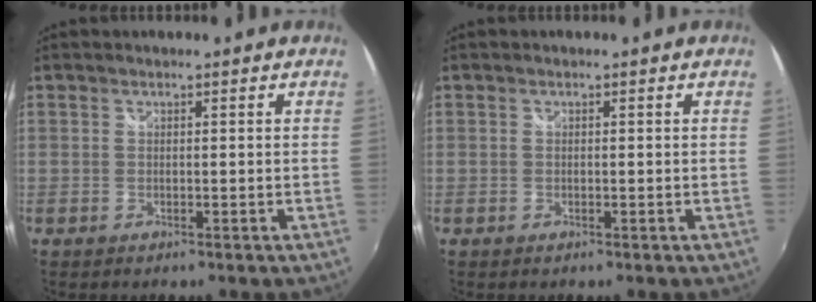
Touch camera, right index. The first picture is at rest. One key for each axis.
{"total": 0.0}